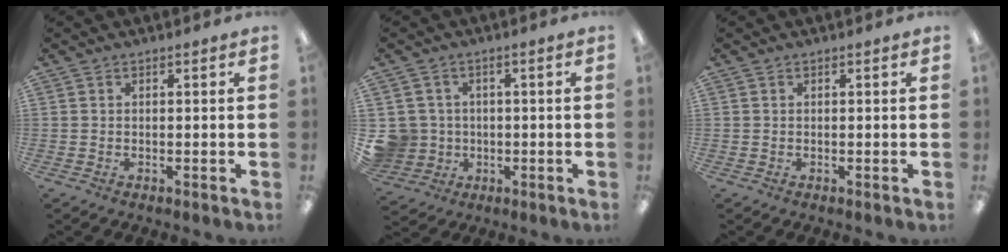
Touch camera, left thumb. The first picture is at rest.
{"total": 6.8, "force": [0.0, 6.7, 1.0], "torque": [-0.041, 0.009, 0.009]}
{"total": 0.0}